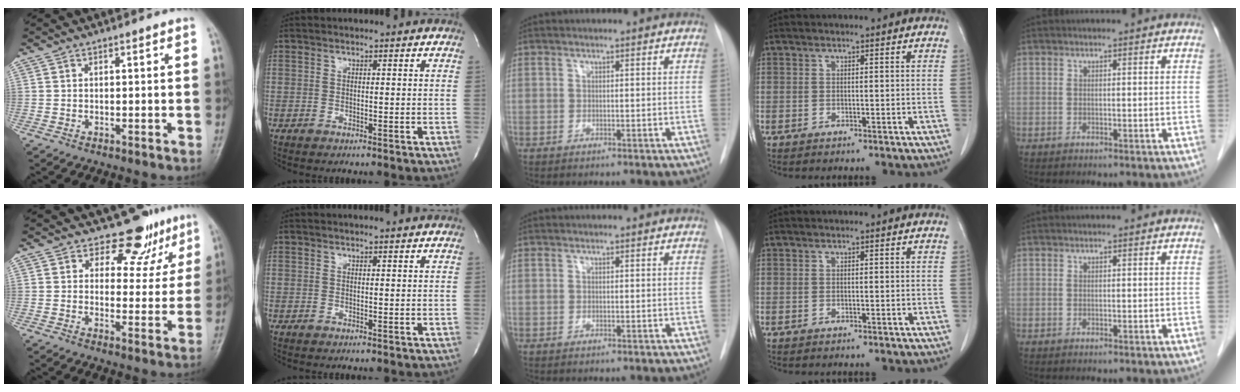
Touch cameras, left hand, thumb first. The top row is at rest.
{"thumb": {"total": 8.4, "force": [6.2, 5.4, 1.9], "torque": [0.016, -0.038, 0.071]}, "index": {"total": 1.1, "force": [1.0, -0.2, 0.3], "torque": [-0.009, -0.002, 0.014]}}